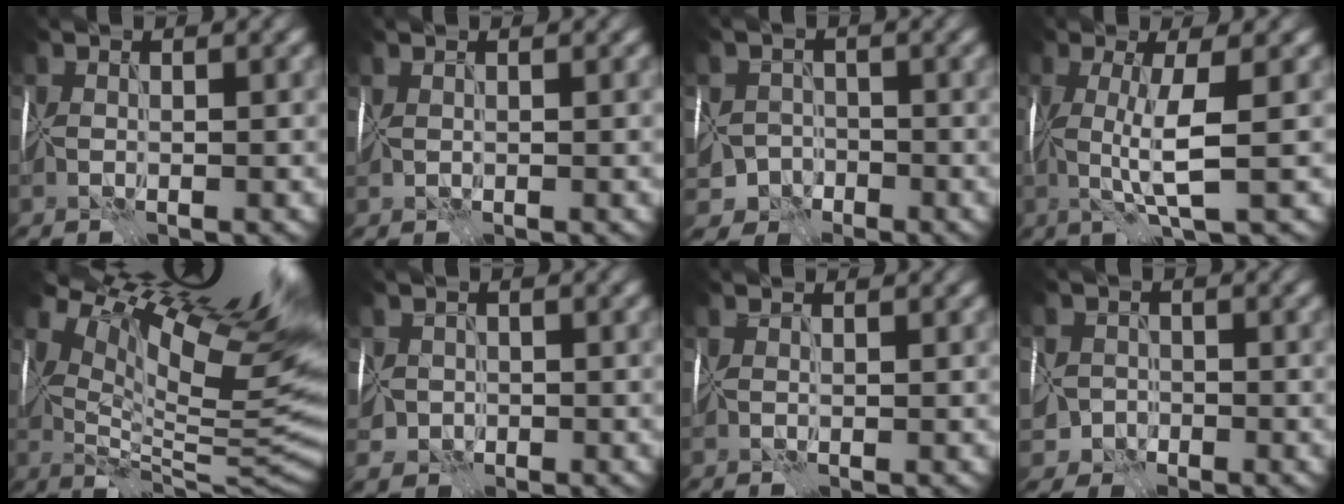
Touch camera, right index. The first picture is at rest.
{"total": 1.1, "force": [1.0, 0.3, 0.5], "torque": [-0.006, 0.002, 0.016]}
{"total": 5.1, "force": [-2.9, 4.0, 1.1], "torque": [0.009, -0.003, -0.053]}
{"total": 4.2, "force": [0.1, 0.5, 4.1], "torque": [-0.085, -0.002, 0.001]}
{"total": 15.8, "force": [8.1, 5.5, 12.4], "torque": [-0.190, 0.016, 0.136]}
{"total": 2.3, "force": [-0.3, 2.2, 0.5], "torque": [-0.009, 0.004, -0.005]}
{"total": 1.9, "force": [1.6, 0.5, 0.8], "torque": [-0.010, 0.013, 0.010]}
{"total": 3.7, "force": [-1.9, 3.1, 0.7], "torque": [0.008, -0.002, -0.040]}